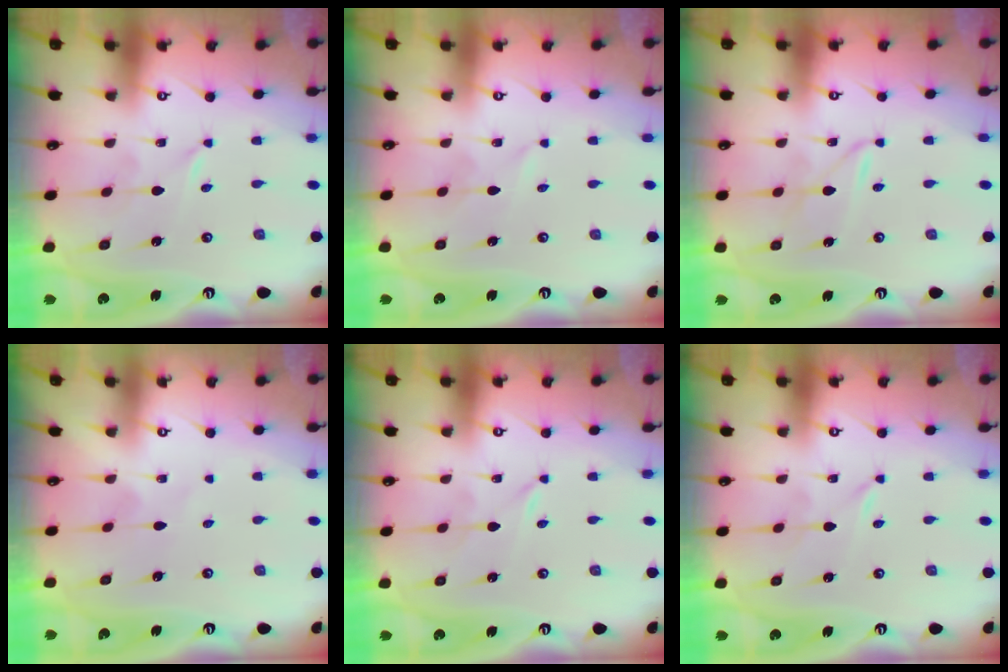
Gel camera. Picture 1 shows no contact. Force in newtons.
{"total": 1.0, "press": 1.0, "slide": 0.1}
{"total": 2.9, "press": 2.9, "slide": 0.3}
{"total": 3.1, "press": 3.0, "slide": 0.3}
{"total": 0.0}
{"total": 0.0}